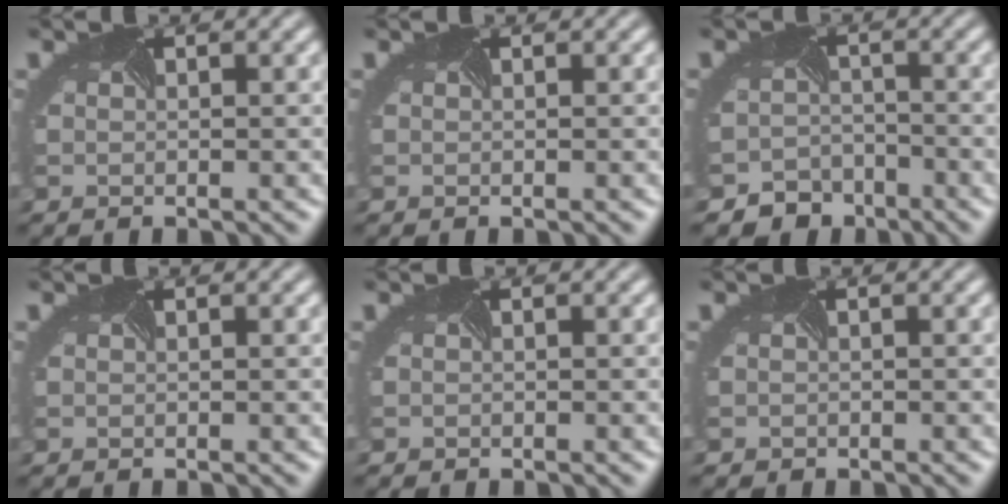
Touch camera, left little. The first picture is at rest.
{"total": 0.0}
{"total": 5.3, "force": [-4.8, 2.2, -0.7], "torque": [0.018, -0.015, -0.072]}
{"total": 0.0}
{"total": 0.5, "force": [-0.4, 0.1, -0.4], "torque": [0.005, -0.009, -0.004]}
{"total": 0.7, "force": [-0.5, 0.3, -0.4], "torque": [0.006, -0.010, -0.007]}